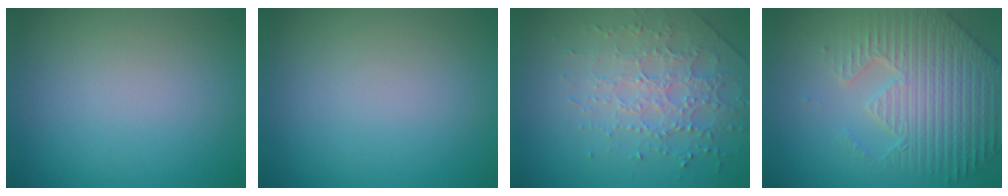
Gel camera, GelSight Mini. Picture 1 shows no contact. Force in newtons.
{"total": 0.0}
{"total": 3.7, "press": 3.5, "slide": 1.1}
{"total": 7.6, "press": 5.7, "slide": 5.0}